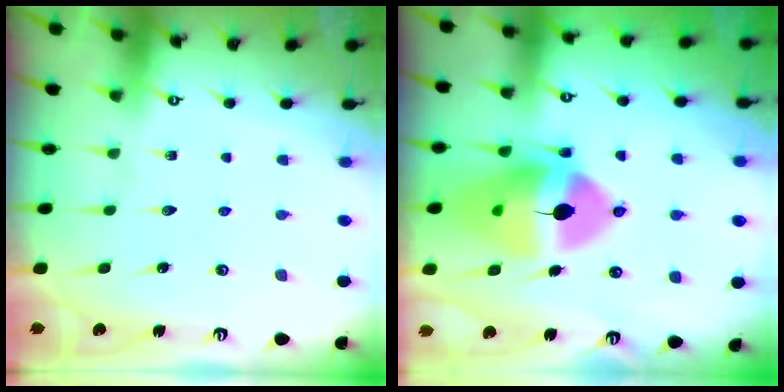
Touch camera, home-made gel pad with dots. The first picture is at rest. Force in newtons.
{"total": 15.9, "press": 15.8, "slide": 2.0}